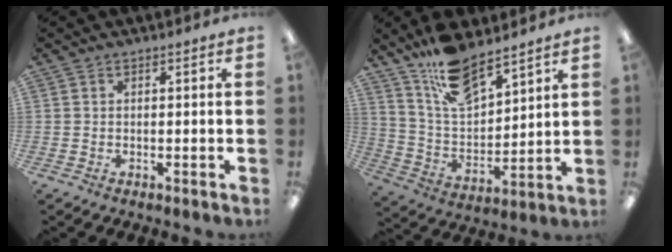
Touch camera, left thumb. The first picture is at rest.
{"total": 14.0, "force": [11.3, 4.9, 6.5], "torque": [-0.130, -0.065, 0.207]}